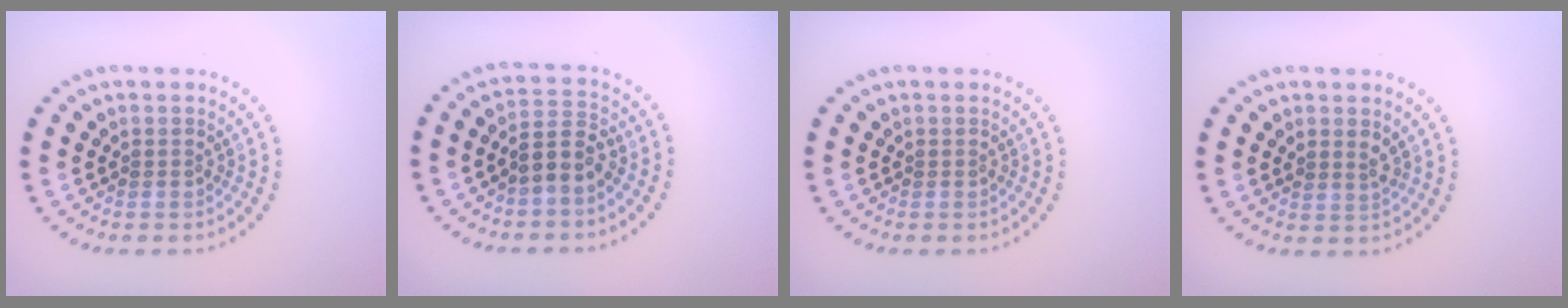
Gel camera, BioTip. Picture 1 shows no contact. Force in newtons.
{"total": 2.9, "press": 2.7, "slide": 1.1}
{"total": 0.0}
{"total": 0.9, "press": 0.8, "slide": 0.5}